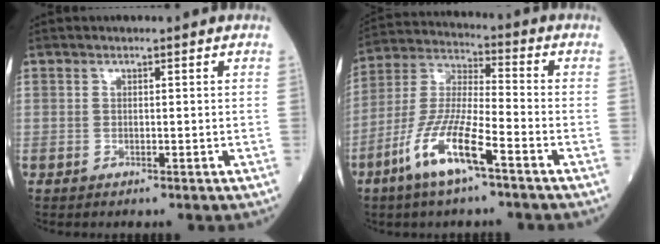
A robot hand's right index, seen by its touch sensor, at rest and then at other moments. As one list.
[{"total": 12.9, "force": [-6.8, 2.3, 10.8], "torque": [-0.237, -0.011, -0.133]}]